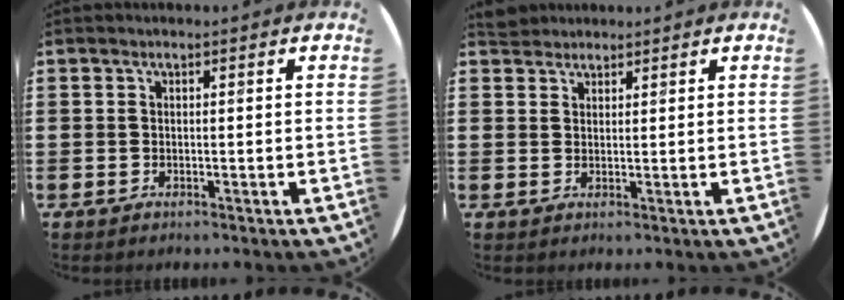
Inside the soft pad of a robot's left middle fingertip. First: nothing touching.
{"total": 2.2, "force": [2.1, 0.7, 0.0], "torque": [-0.004, 0.006, 0.042]}